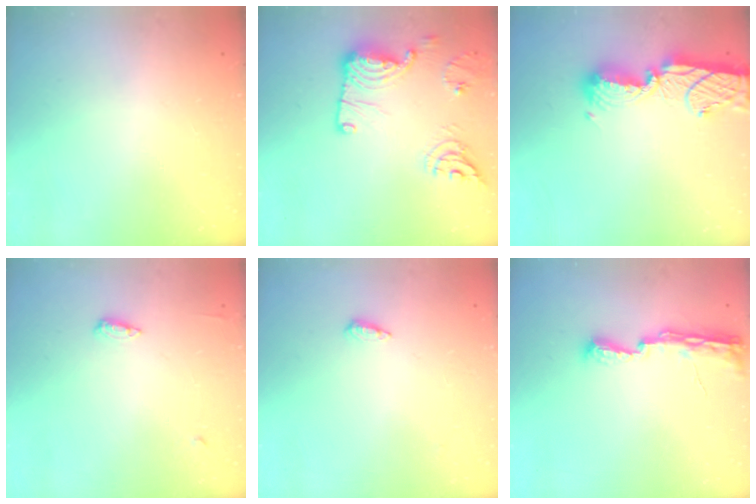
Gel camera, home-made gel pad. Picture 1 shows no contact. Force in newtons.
{"total": 19.0, "press": 18.6, "slide": 4.0}
{"total": 13.4, "press": 13.3, "slide": 1.0}
{"total": 5.5, "press": 5.4, "slide": 1.0}
{"total": 3.9, "press": 3.8, "slide": 0.6}
{"total": 10.2, "press": 8.9, "slide": 5.1}